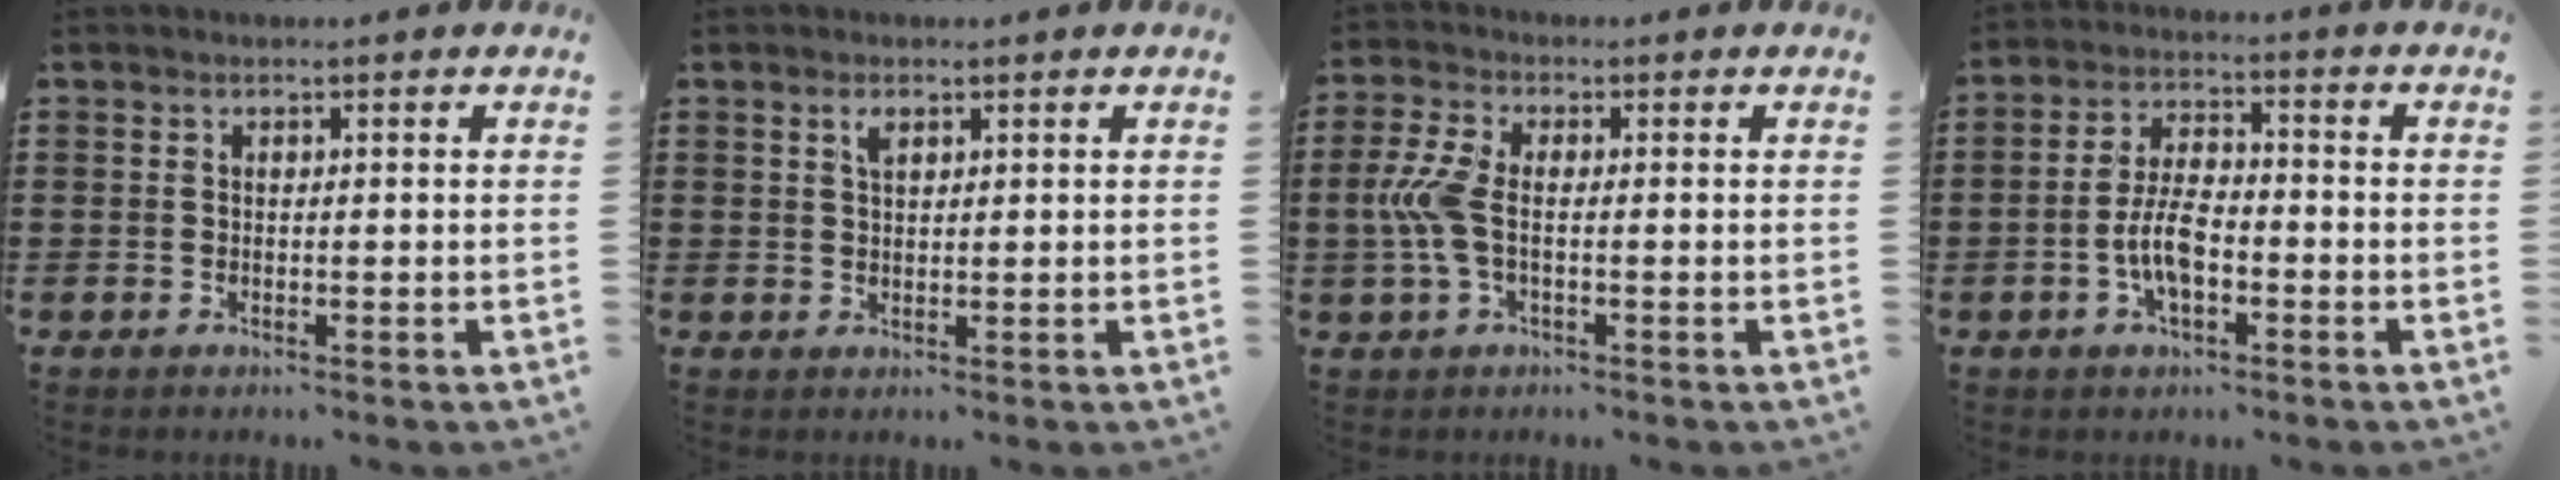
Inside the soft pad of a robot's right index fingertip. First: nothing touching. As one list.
[{"total": 1.7, "force": [0.9, 0.8, 1.3], "torque": [-0.028, 0.005, 0.015]}, {"total": 5.8, "force": [-0.7, 2.5, 5.2], "torque": [-0.135, -0.008, -0.023]}, {"total": 6.9, "force": [-2.1, 2.9, 5.9], "torque": [-0.134, -0.003, -0.046]}]